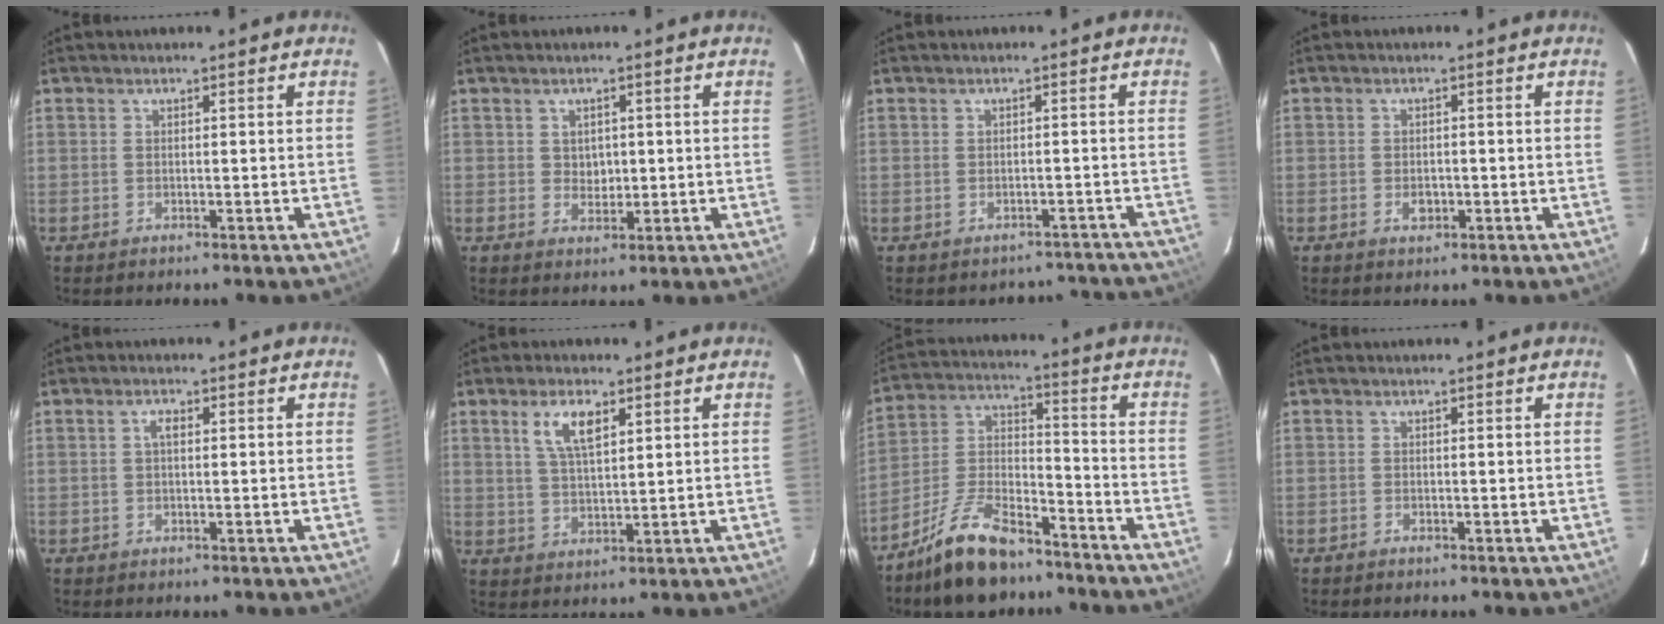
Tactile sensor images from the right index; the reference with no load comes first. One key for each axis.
{"total": 2.8, "fx": 0.3, "fy": 2.5, "fz": 1.2, "tx": -0.016, "ty": 0.004, "tz": 0.008}
{"total": 8.3, "fx": -7.2, "fy": 4.1, "fz": 0.6, "tx": 0.005, "ty": 0.032, "tz": -0.065}
{"total": 2.4, "fx": -0.8, "fy": 1.7, "fz": 1.4, "tx": -0.025, "ty": 0.001, "tz": -0.012}
{"total": 1.6, "fx": 0.3, "fy": 0.7, "fz": 1.4, "tx": -0.026, "ty": 0.006, "tz": 0.003}
{"total": 6.4, "fx": 3.1, "fy": 2.4, "fz": 5.1, "tx": -0.094, "ty": 0.006, "tz": 0.062}
{"total": 14.8, "fx": -10.7, "fy": 6.1, "fz": 8.2, "tx": -0.174, "ty": 0.018, "tz": -0.193}
{"total": 0.6, "fx": -0.6, "fy": 0.1, "fz": 0.1, "tx": -0.003, "ty": -0.001, "tz": -0.011}